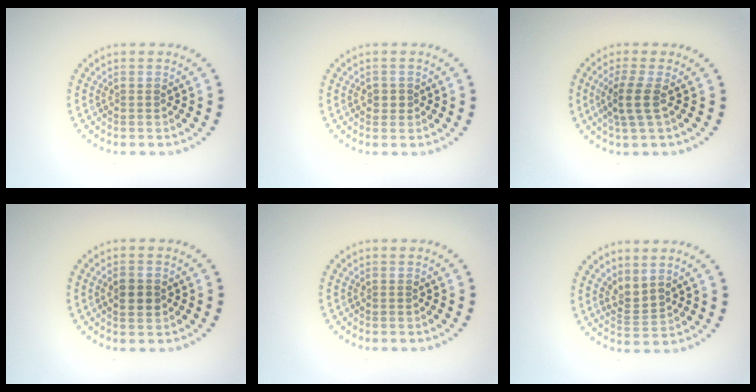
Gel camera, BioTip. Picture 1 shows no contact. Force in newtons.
{"total": 1.0, "press": 1.0, "slide": 0.4}
{"total": 2.5, "press": 2.0, "slide": 1.5}
{"total": 2.2, "press": 2.2, "slide": 0.0}
{"total": 0.0}
{"total": 2.1, "press": 1.4, "slide": 1.6}